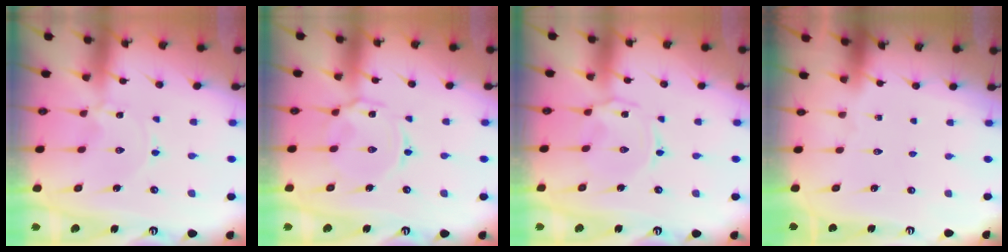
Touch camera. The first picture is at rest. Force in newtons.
{"total": 5.2, "press": 5.2, "slide": 0.3}
{"total": 2.0, "press": 2.0, "slide": 0.5}
{"total": 0.0}